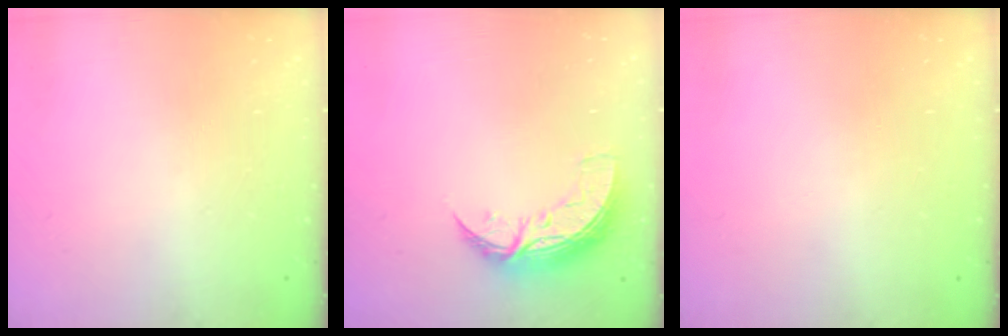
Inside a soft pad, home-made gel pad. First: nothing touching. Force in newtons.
{"total": 9.3, "press": 9.3, "slide": 0.5}
{"total": 0.0}